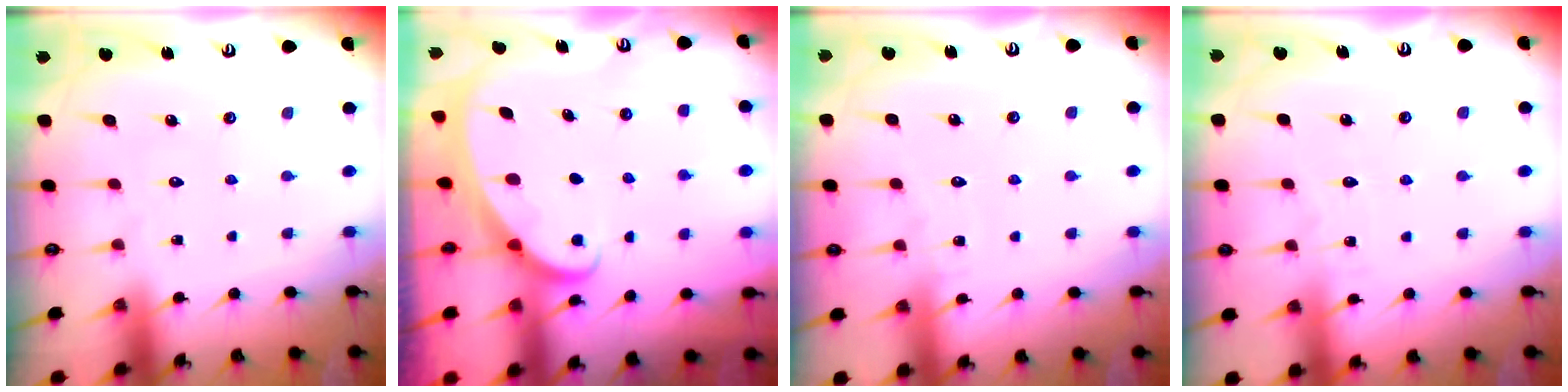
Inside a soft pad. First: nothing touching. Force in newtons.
{"total": 1.7, "press": 1.7, "slide": 0.2}
{"total": 3.4, "press": 3.4, "slide": 0.3}
{"total": 3.0, "press": 3.0, "slide": 0.3}